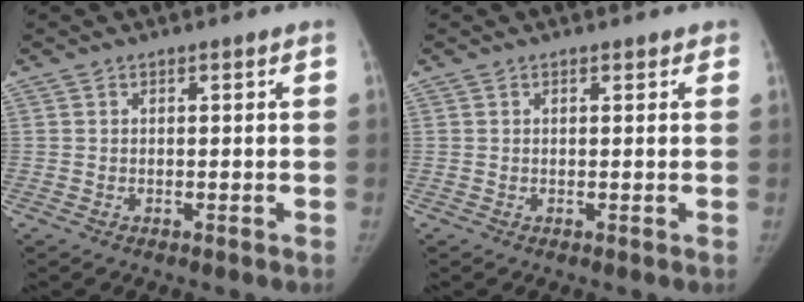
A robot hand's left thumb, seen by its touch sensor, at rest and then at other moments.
{"total": 0.7, "force": [0.5, 0.4, 0.2], "torque": [0.001, -0.003, 0.004]}